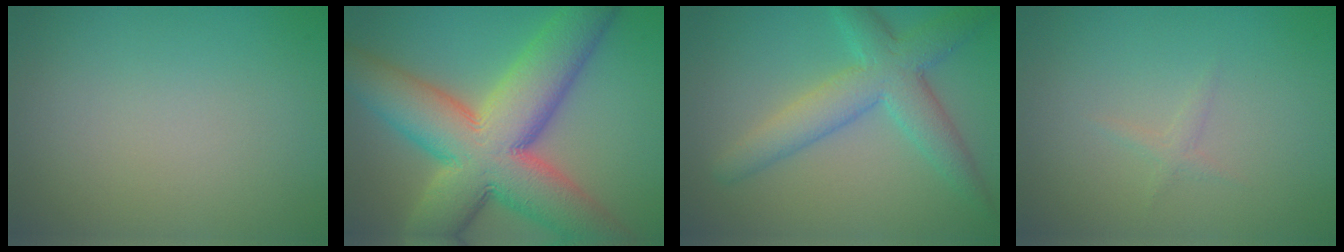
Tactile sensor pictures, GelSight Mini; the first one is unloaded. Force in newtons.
{"total": 14.3, "press": 14.2, "slide": 0.6}
{"total": 5.4, "press": 5.4, "slide": 0.2}
{"total": 0.7, "press": 0.7, "slide": 0.0}